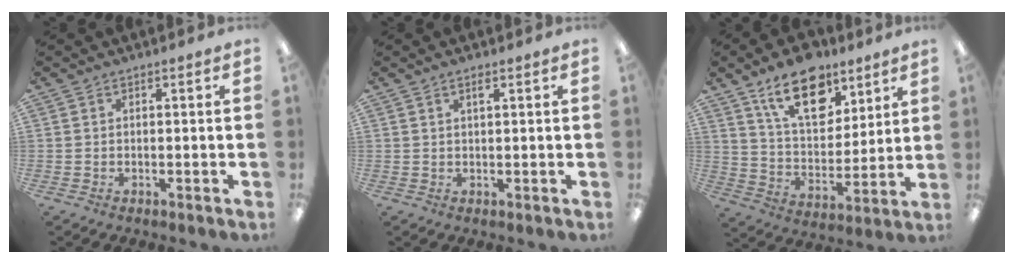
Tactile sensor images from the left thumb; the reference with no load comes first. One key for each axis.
{"total": 1.5, "fx": 1.0, "fy": 0.4, "fz": 1.0, "tx": -0.022, "ty": 0.002, "tz": 0.018}
{"total": 17.8, "fx": 11.6, "fy": 9.2, "fz": 9.8, "tx": -0.149, "ty": -0.057, "tz": 0.202}